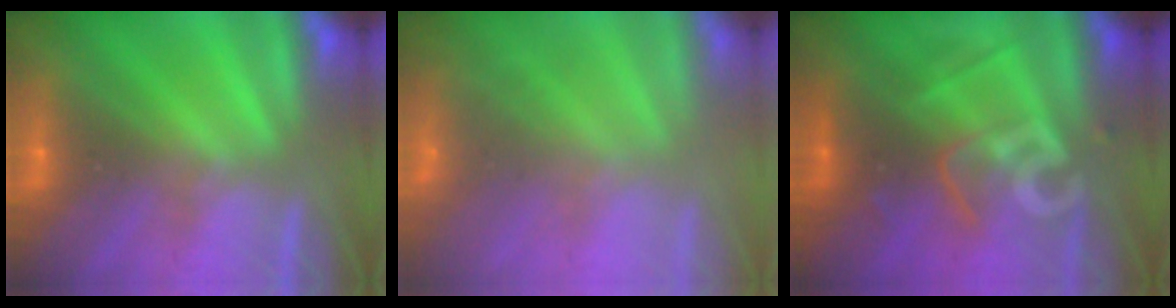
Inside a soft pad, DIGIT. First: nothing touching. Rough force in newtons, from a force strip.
{"total": 7.8}
{"total": 2.5}